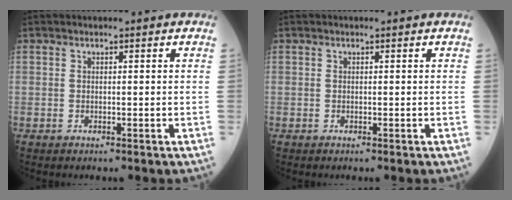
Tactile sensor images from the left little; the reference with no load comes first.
{"total": 0.0}